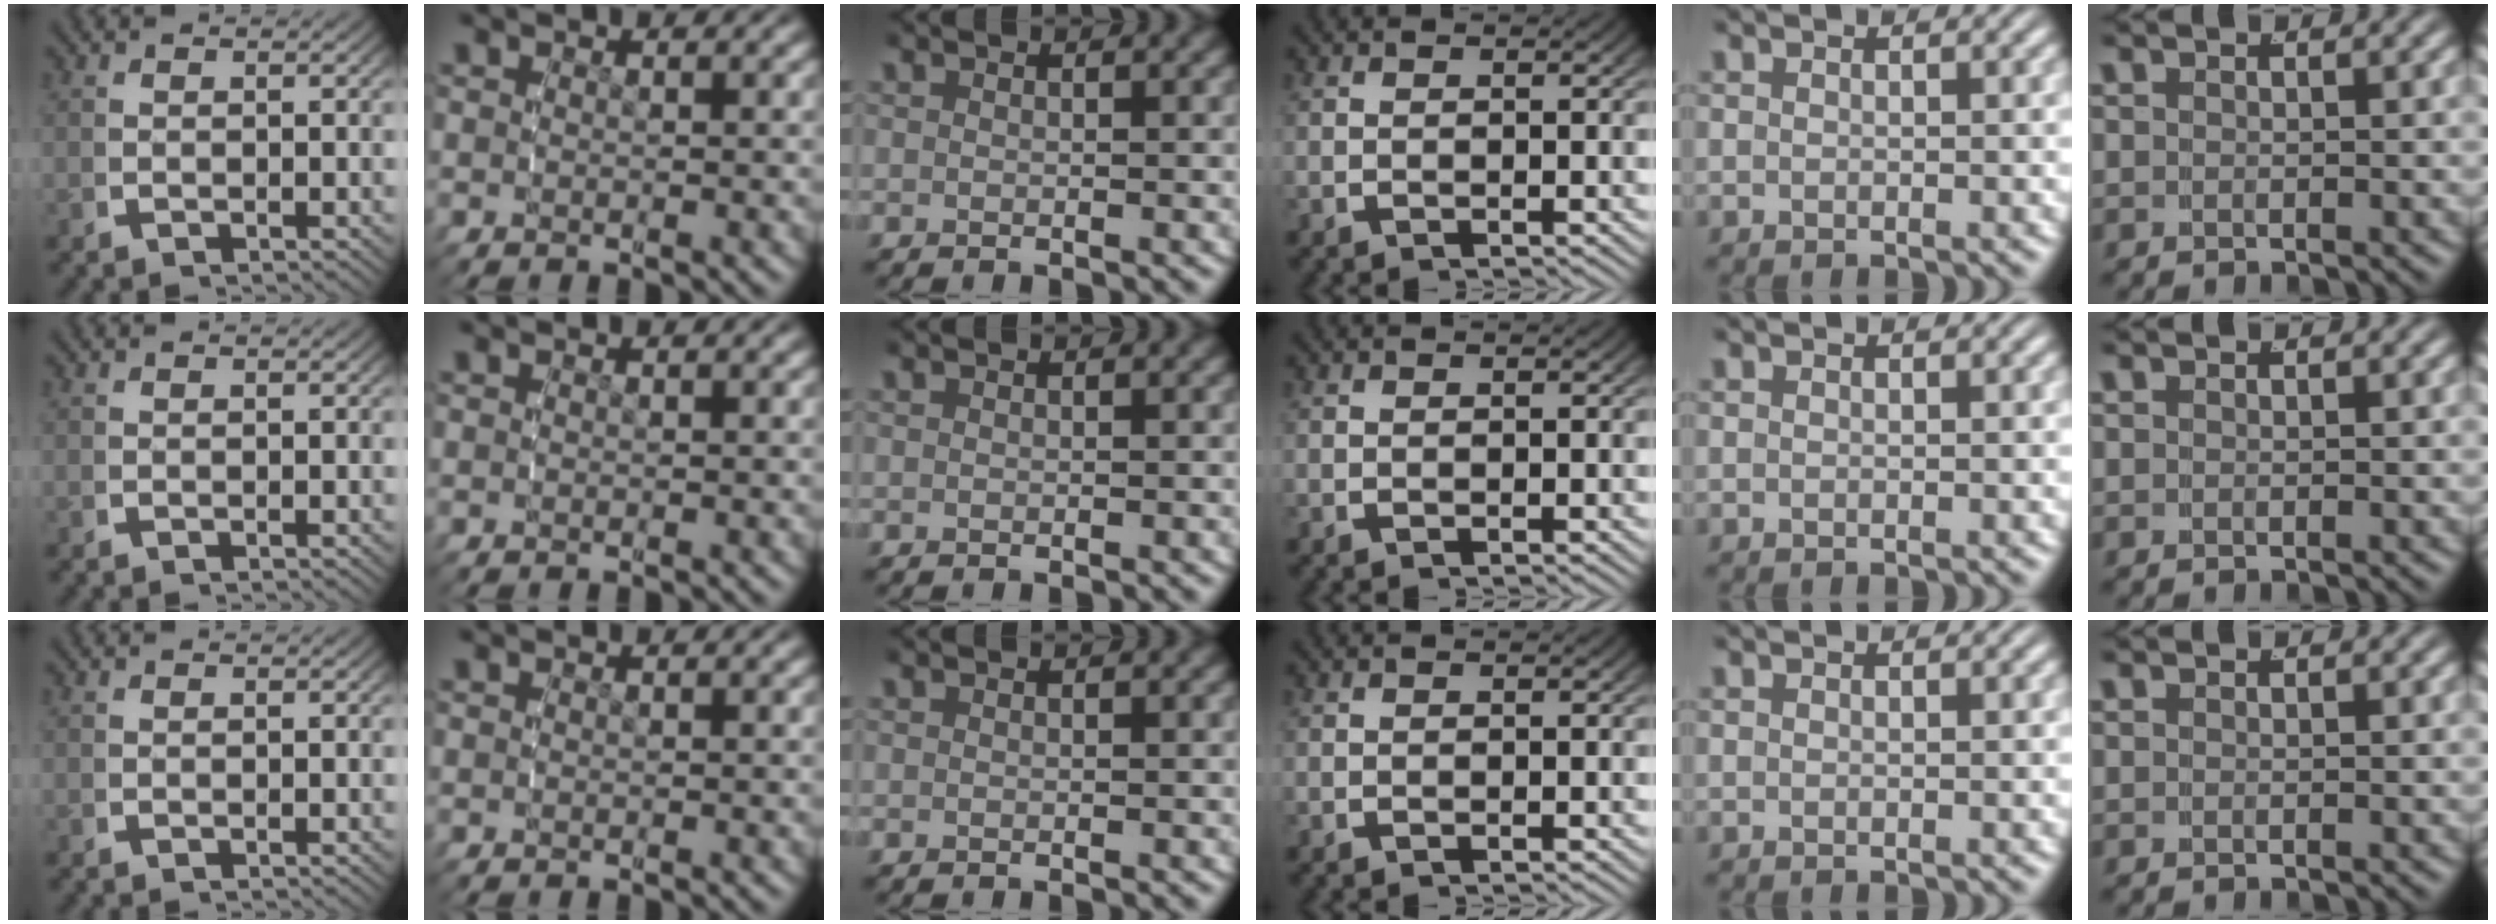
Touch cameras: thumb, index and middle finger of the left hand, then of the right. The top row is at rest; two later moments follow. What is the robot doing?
{"motion": "reach", "object": "jacket"}